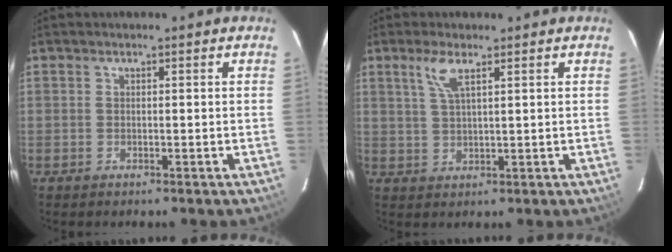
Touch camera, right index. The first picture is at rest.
{"total": 4.2, "force": [2.4, 1.0, 3.4], "torque": [-0.070, 0.004, 0.050]}